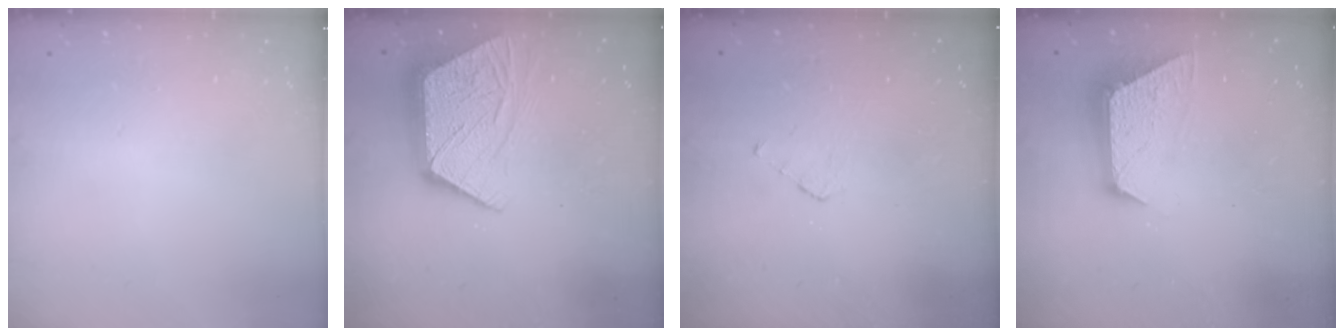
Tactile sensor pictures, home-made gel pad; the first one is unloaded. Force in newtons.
{"total": 13.3, "press": 13.3, "slide": 1.0}
{"total": 3.9, "press": 3.9, "slide": 0.2}
{"total": 11.0, "press": 10.9, "slide": 1.0}